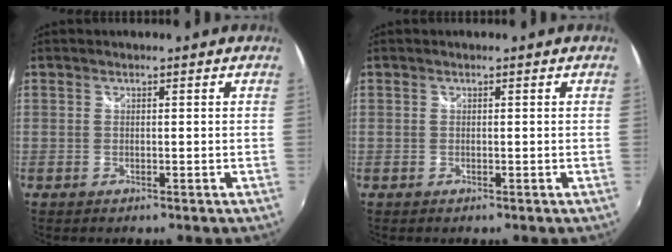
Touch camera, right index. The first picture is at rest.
{"total": 0.0}